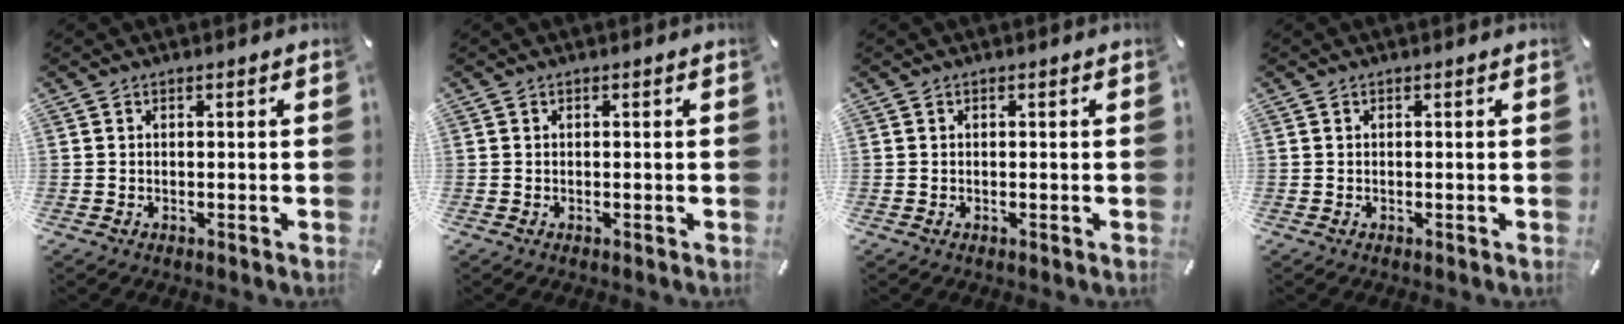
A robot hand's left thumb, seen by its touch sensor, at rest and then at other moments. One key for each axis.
{"total": 0.0}
{"total": 0.0}
{"total": 0.0}